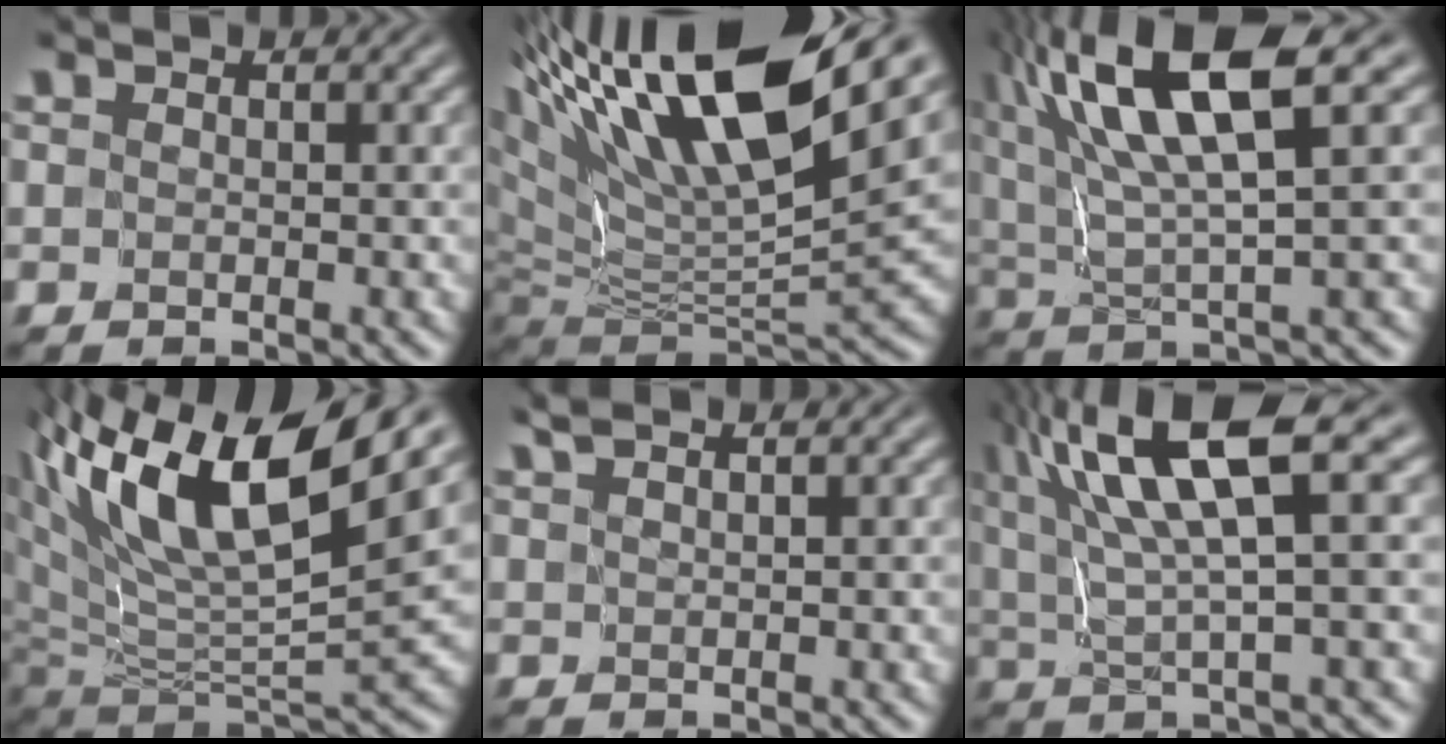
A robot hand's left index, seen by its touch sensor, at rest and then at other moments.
{"total": 17.2, "force": [8.9, 5.6, 13.6], "torque": [-0.273, 0.033, 0.162]}
{"total": 11.4, "force": [5.6, 2.4, 9.7], "torque": [-0.190, 0.023, 0.105]}
{"total": 13.7, "force": [7.1, 4.9, 10.6], "torque": [-0.205, 0.010, 0.132]}
{"total": 2.0, "force": [1.8, 0.0, 0.8], "torque": [-0.015, 0.005, 0.031]}
{"total": 10.6, "force": [4.7, 1.9, 9.3], "torque": [-0.171, 0.018, 0.090]}